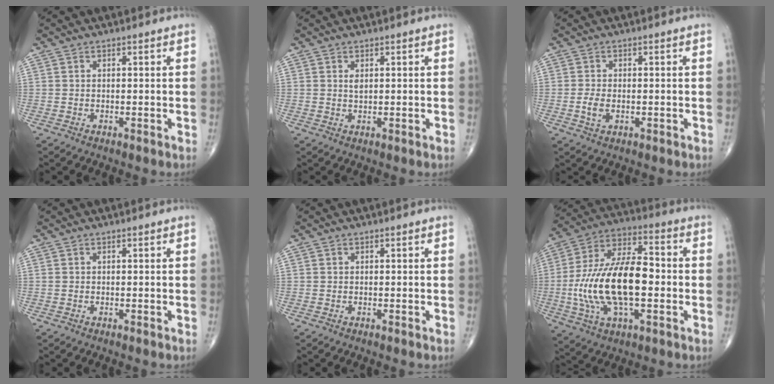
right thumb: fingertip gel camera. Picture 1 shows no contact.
{"total": 1.1, "force": [0.5, 0.5, 0.9], "torque": [-0.013, -0.003, 0.009]}
{"total": 2.9, "force": [-0.6, 1.7, 2.3], "torque": [-0.051, -0.002, -0.011]}
{"total": 0.0}
{"total": 0.0}
{"total": 21.4, "force": [-2.4, 10.1, 18.8], "torque": [-0.360, 0.027, -0.042]}